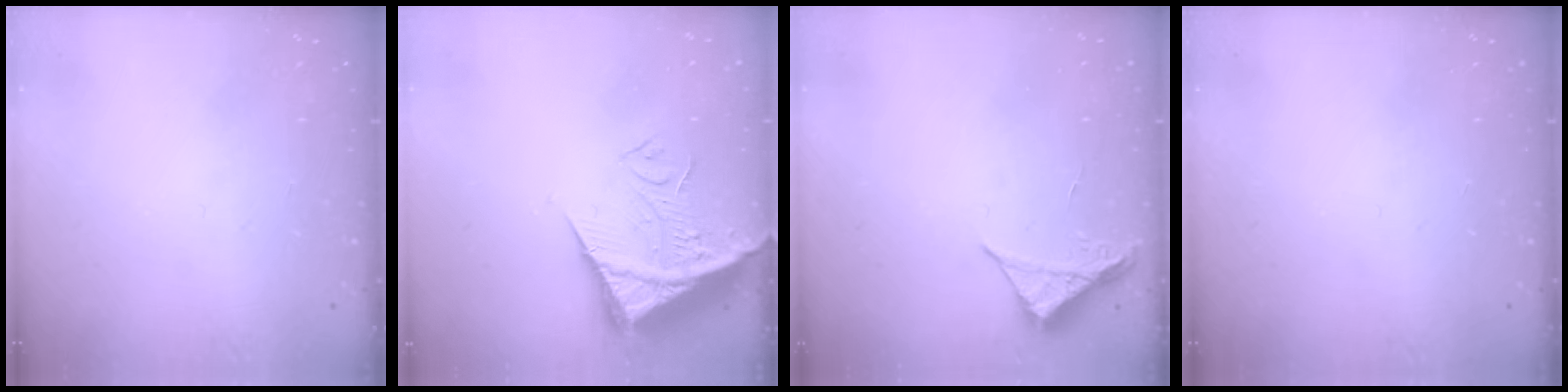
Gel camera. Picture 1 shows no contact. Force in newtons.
{"total": 10.6, "press": 10.5, "slide": 1.1}
{"total": 4.1, "press": 4.1, "slide": 0.5}
{"total": 0.0}